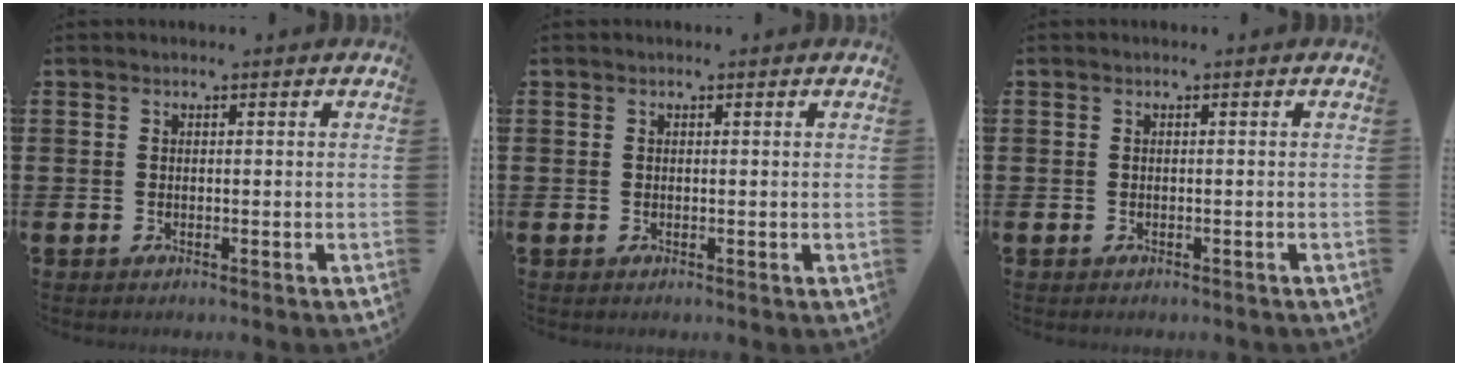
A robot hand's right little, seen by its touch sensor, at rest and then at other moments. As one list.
[{"total": 0.0}, {"total": 0.0}]